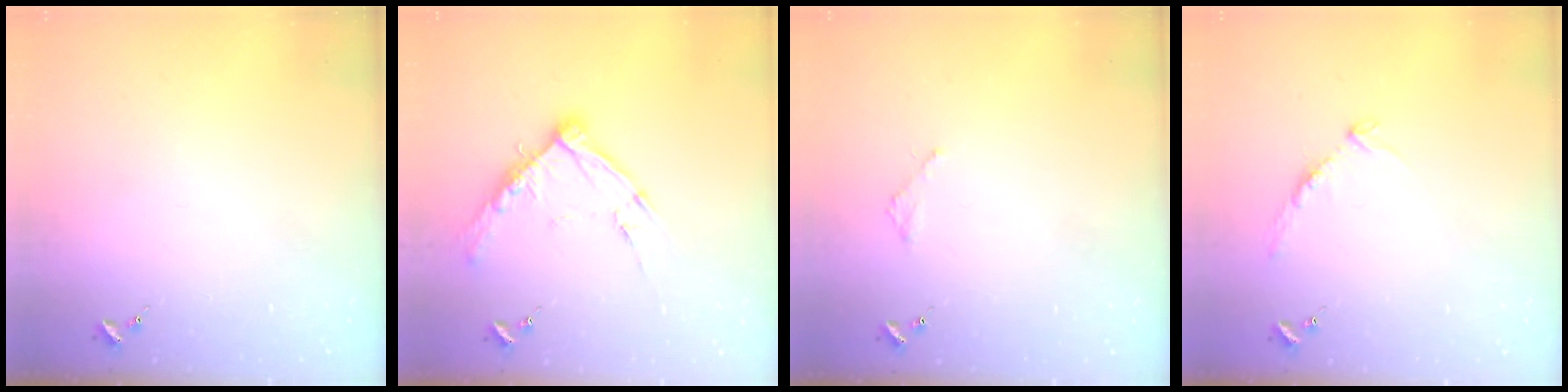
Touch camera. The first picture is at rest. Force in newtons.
{"total": 12.4, "press": 12.3, "slide": 1.0}
{"total": 1.8, "press": 1.8, "slide": 0.2}
{"total": 8.3, "press": 8.2, "slide": 0.9}